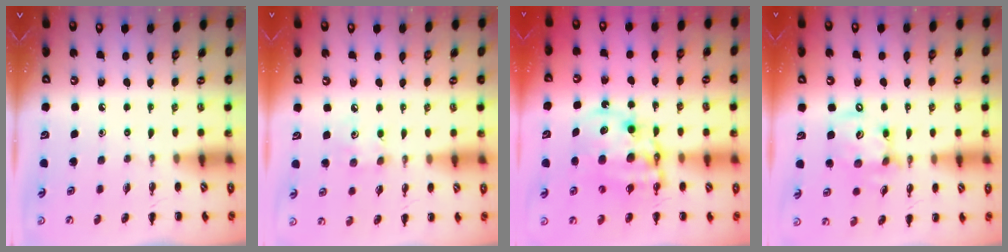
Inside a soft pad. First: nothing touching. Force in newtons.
{"total": 4.9, "press": 4.8, "slide": 1.2}
{"total": 11.7, "press": 11.4, "slide": 2.8}
{"total": 13.2, "press": 12.9, "slide": 3.1}